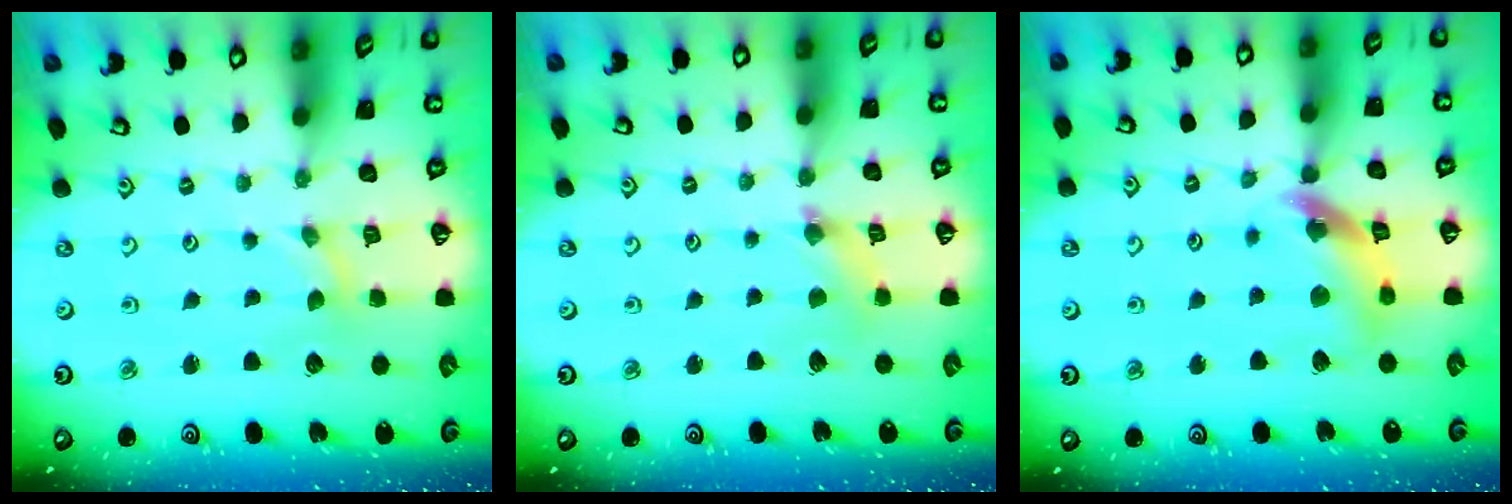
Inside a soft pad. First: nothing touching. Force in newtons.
{"total": 2.4, "press": 2.4, "slide": 0.4}
{"total": 12.8, "press": 12.7, "slide": 1.3}